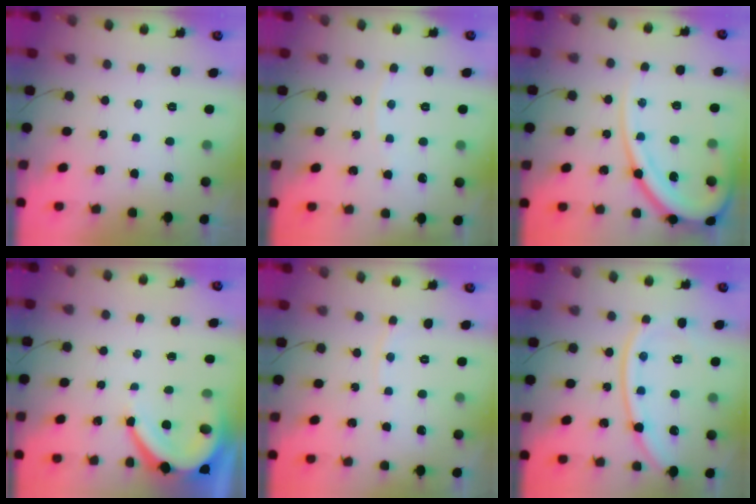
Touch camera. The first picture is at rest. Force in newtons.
{"total": 2.9, "press": 2.8, "slide": 0.4}
{"total": 16.9, "press": 16.8, "slide": 1.9}
{"total": 7.6, "press": 7.6, "slide": 0.7}
{"total": 2.8, "press": 2.7, "slide": 0.4}
{"total": 13.2, "press": 13.1, "slide": 1.7}